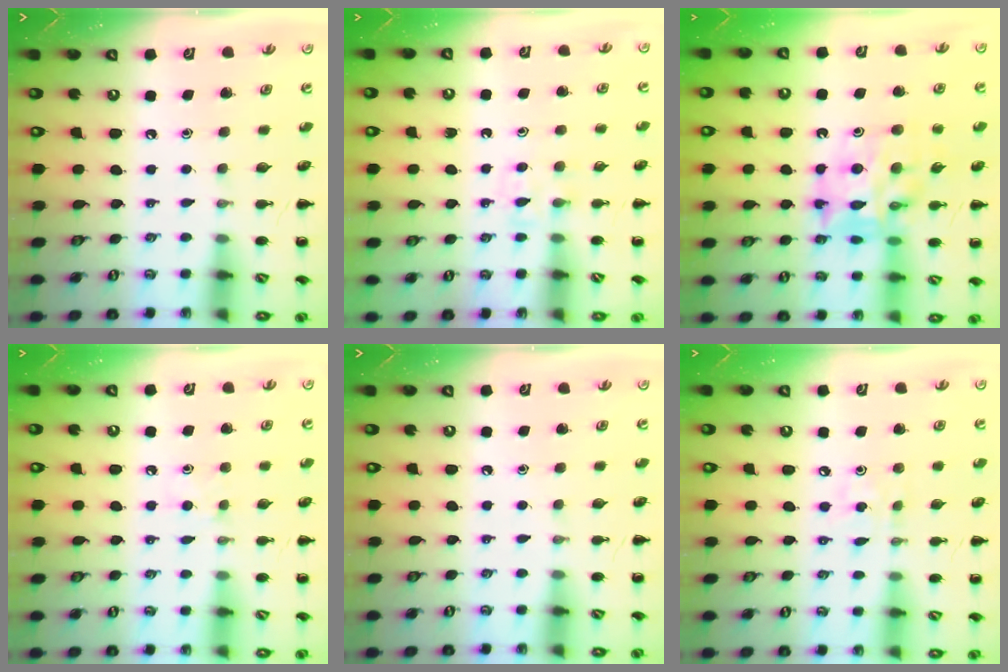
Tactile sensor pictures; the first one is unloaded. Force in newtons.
{"total": 3.6, "press": 3.4, "slide": 1.2}
{"total": 14.3, "press": 13.8, "slide": 3.8}
{"total": 4.7, "press": 4.4, "slide": 1.5}
{"total": 0.0}
{"total": 3.5, "press": 3.3, "slide": 1.2}